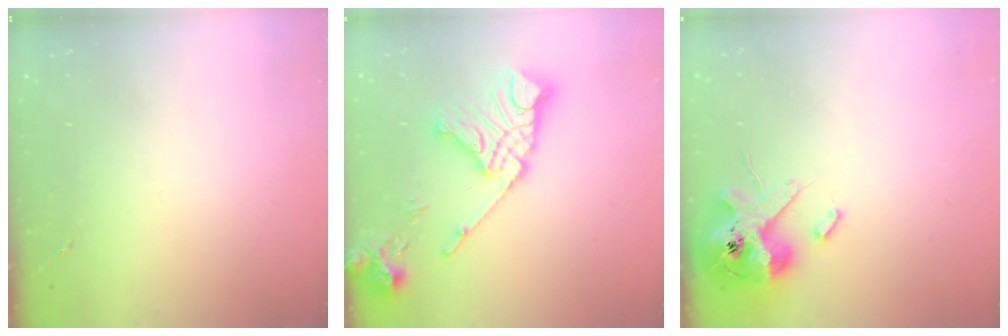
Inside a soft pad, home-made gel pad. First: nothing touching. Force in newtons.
{"total": 19.0, "press": 18.8, "slide": 2.3}
{"total": 14.9, "press": 14.7, "slide": 2.3}